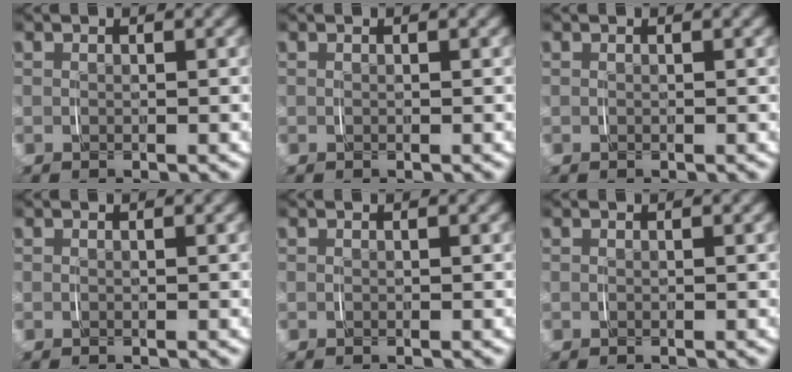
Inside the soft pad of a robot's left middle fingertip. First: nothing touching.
{"total": 0.0}
{"total": 0.0}
{"total": 0.0}
{"total": 0.0}
{"total": 0.0}